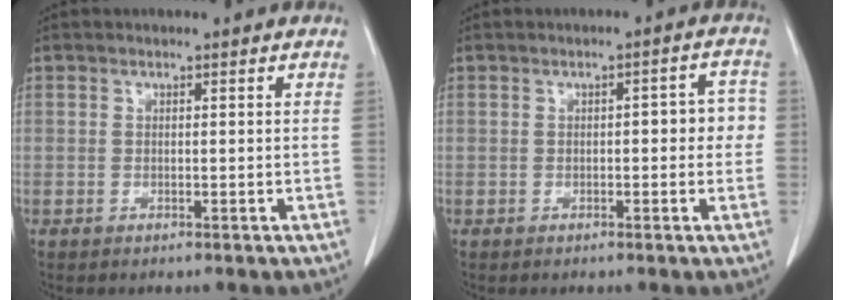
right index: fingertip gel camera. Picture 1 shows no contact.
{"total": 4.2, "force": [-0.1, 1.7, 3.9], "torque": [-0.038, 0.021, -0.003]}